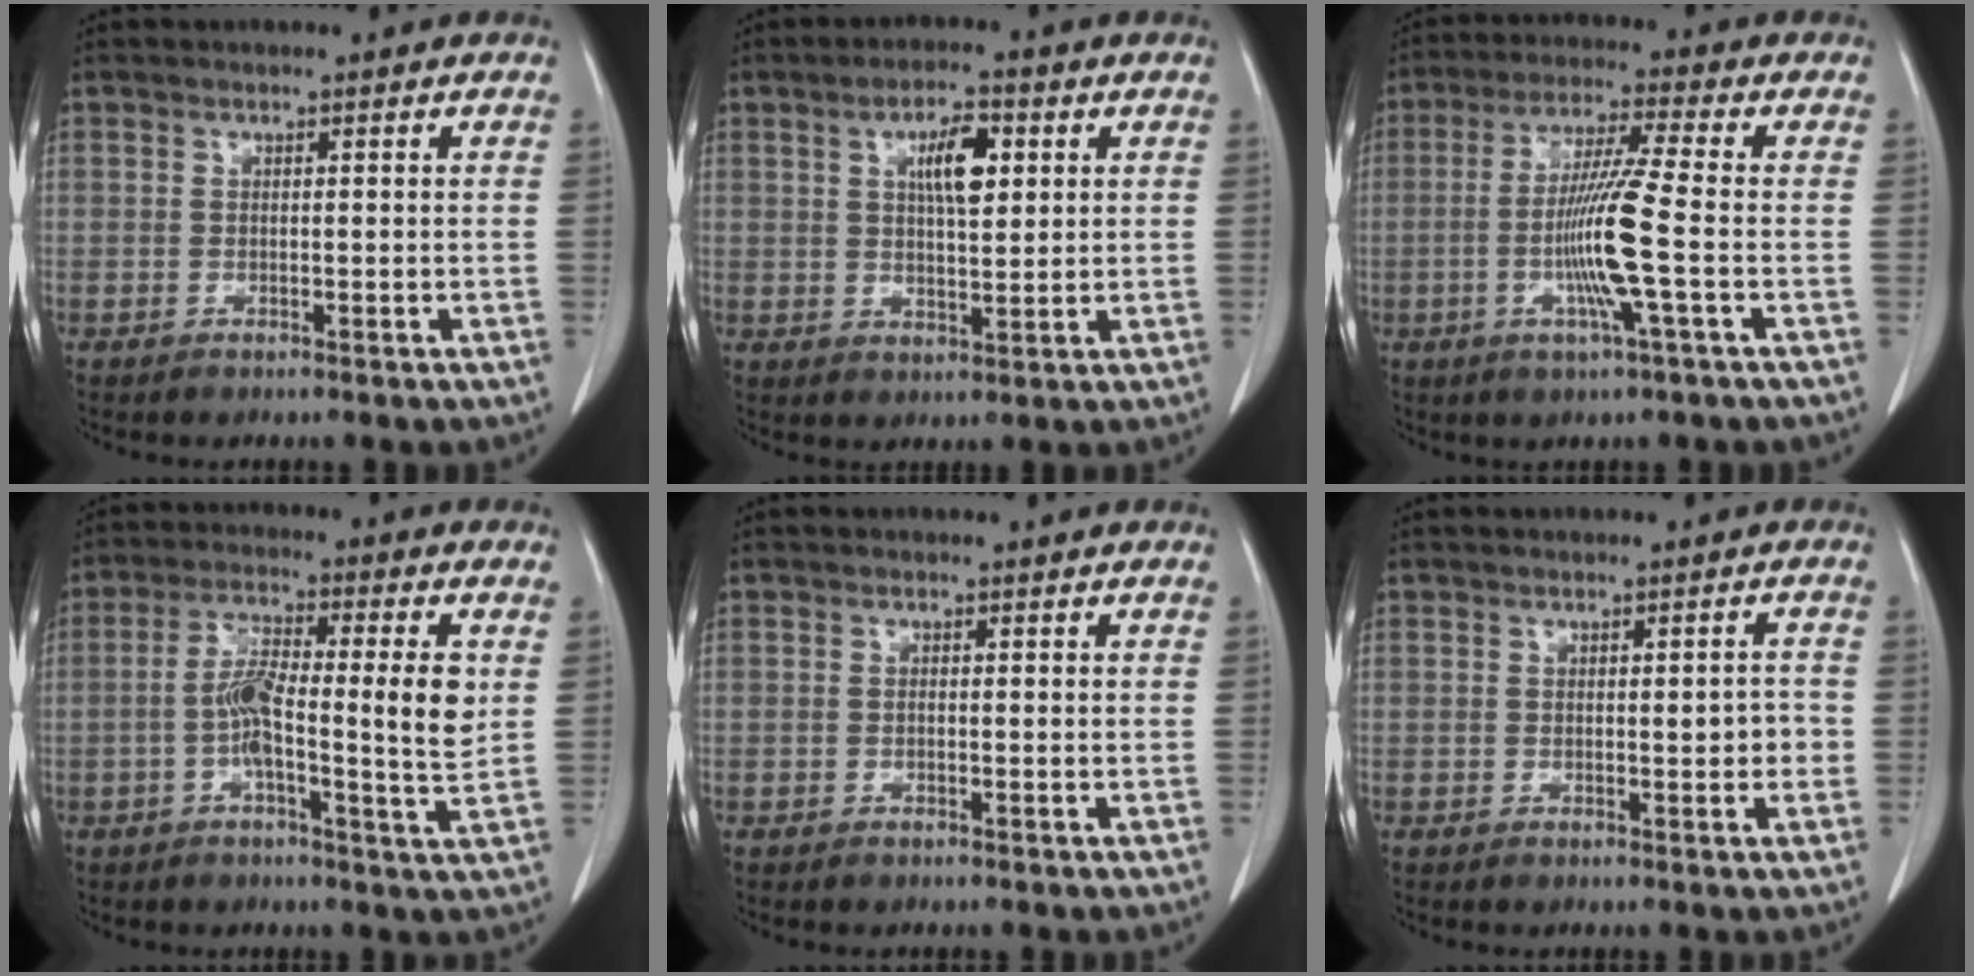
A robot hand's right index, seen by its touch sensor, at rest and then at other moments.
{"total": 6.5, "force": [2.1, 2.0, 5.8], "torque": [-0.100, 0.004, 0.037]}
{"total": 10.2, "force": [-2.0, -1.2, 10.0], "torque": [-0.197, -0.010, -0.044]}
{"total": 10.5, "force": [0.1, 1.1, 10.4], "torque": [-0.183, 0.012, -0.008]}
{"total": 0.5, "force": [0.0, 0.1, 0.5], "torque": [-0.012, -0.001, 0.002]}
{"total": 2.5, "force": [-0.2, 0.7, 2.4], "torque": [-0.034, 0.001, -0.001]}